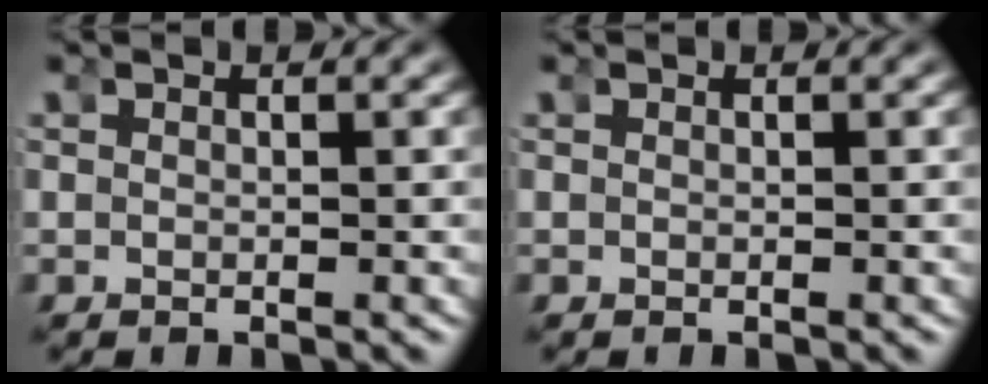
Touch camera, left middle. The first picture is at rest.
{"total": 0.0}